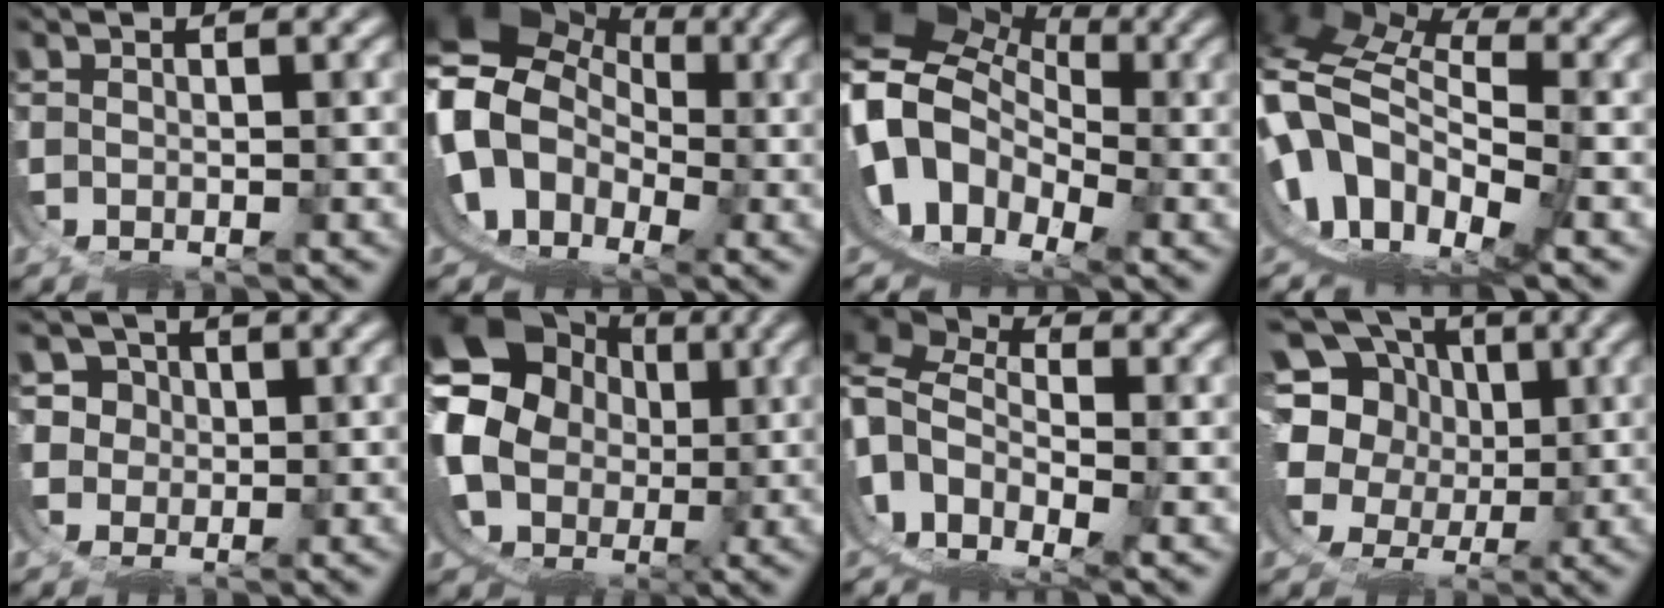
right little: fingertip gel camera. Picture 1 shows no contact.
{"total": 19.4, "force": [-0.2, 17.1, 9.2], "torque": [-0.255, -0.043, -0.016]}
{"total": 20.4, "force": [-0.7, 17.0, 11.2], "torque": [-0.263, -0.045, -0.022]}
{"total": 18.2, "force": [0.4, 14.4, 11.2], "torque": [-0.250, -0.034, -0.005]}
{"total": 4.9, "force": [1.2, 4.6, 1.2], "torque": [-0.039, -0.004, 0.016]}
{"total": 20.6, "force": [1.7, 18.1, 9.8], "torque": [-0.226, -0.049, 0.021]}
{"total": 15.3, "force": [-0.3, 13.4, 7.3], "torque": [-0.194, -0.033, -0.021]}
{"total": 15.3, "force": [3.4, 12.9, 7.5], "torque": [-0.165, -0.010, 0.038]}